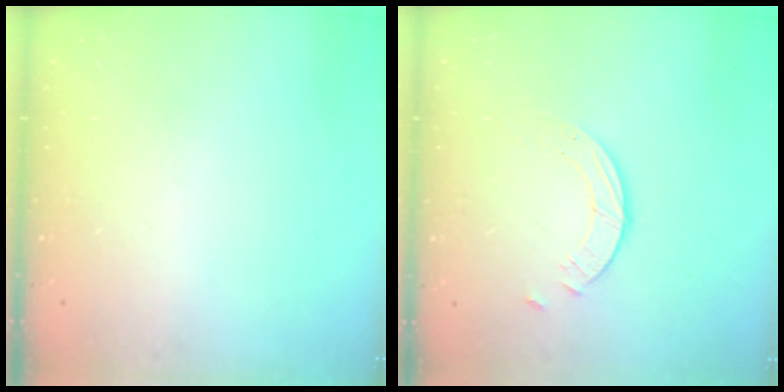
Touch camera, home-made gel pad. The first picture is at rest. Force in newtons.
{"total": 1.8, "press": 1.8, "slide": 0.2}